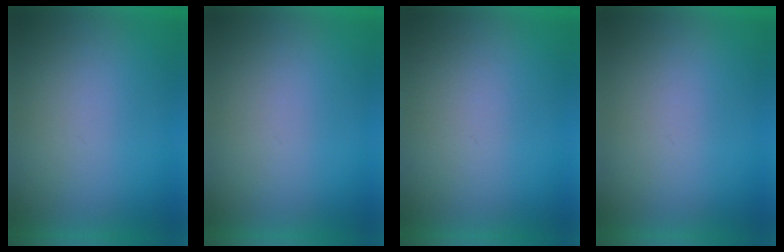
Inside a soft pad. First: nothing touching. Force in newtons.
{"total": 1.2}
{"total": 1.8}
{"total": 1.2}